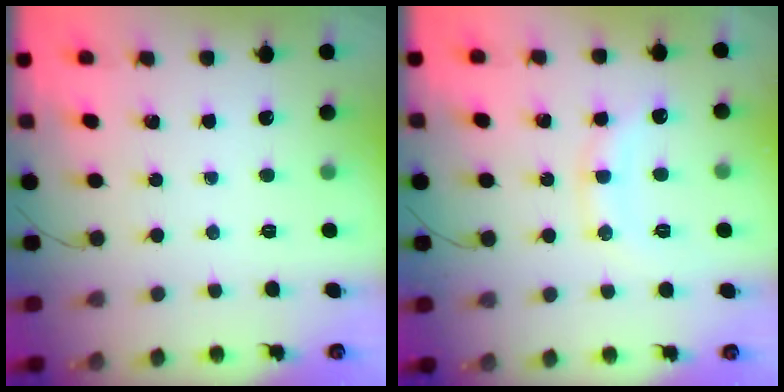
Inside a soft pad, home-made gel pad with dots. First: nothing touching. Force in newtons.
{"total": 9.6, "press": 9.5, "slide": 0.7}